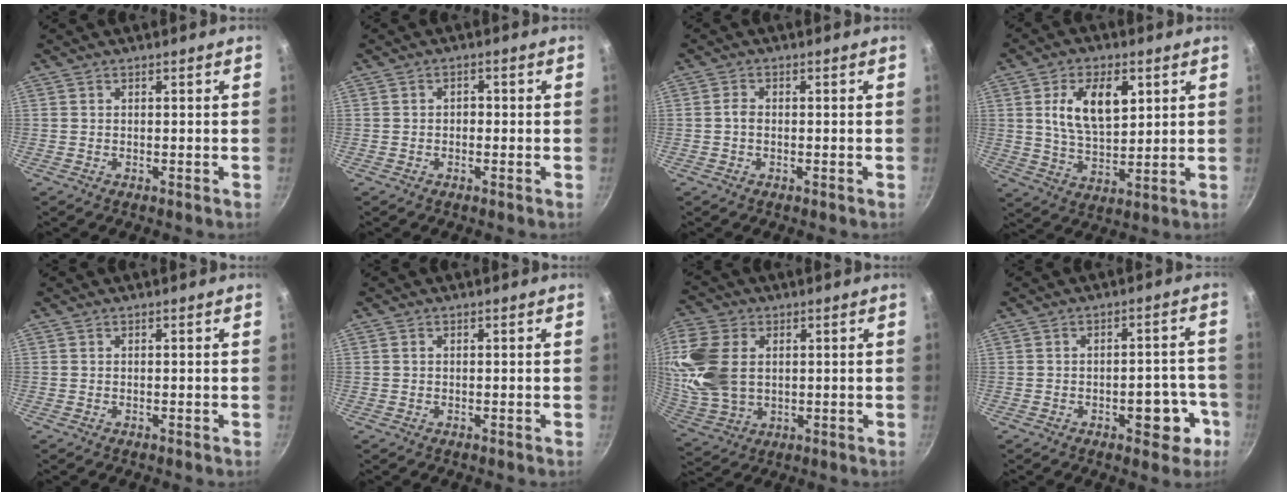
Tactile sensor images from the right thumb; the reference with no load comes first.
{"total": 1.6, "force": [-0.3, 1.2, 0.9], "torque": [-0.008, 0.008, -0.007]}
{"total": 1.8, "force": [-0.2, 1.3, 1.3], "torque": [-0.023, 0.008, -0.006]}
{"total": 12.3, "force": [3.7, 6.9, 9.5], "torque": [-0.145, -0.014, 0.066]}
{"total": 0.0}
{"total": 0.6, "force": [0.1, 0.5, 0.3], "torque": [-0.004, 0.004, 0.001]}
{"total": 14.5, "force": [2.5, 10.0, 10.1], "torque": [-0.203, -0.011, 0.058]}
{"total": 7.7, "force": [-3.4, 4.0, 5.7], "torque": [-0.035, 0.029, -0.039]}